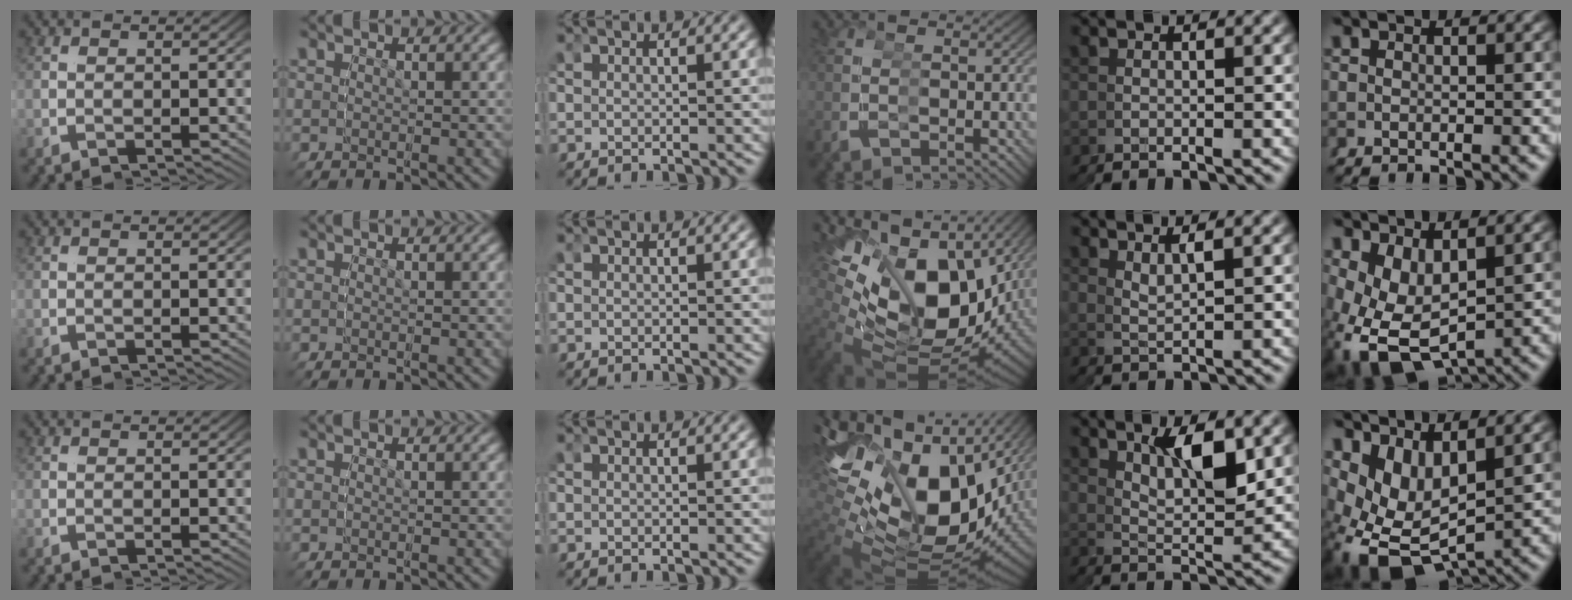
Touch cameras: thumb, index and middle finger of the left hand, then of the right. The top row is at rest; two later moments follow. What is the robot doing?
{"motion": "grasp_and_lifting", "object": "glasses"}